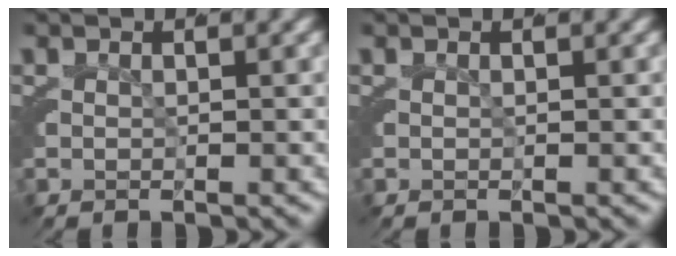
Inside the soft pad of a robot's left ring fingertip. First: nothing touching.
{"total": 0.0}